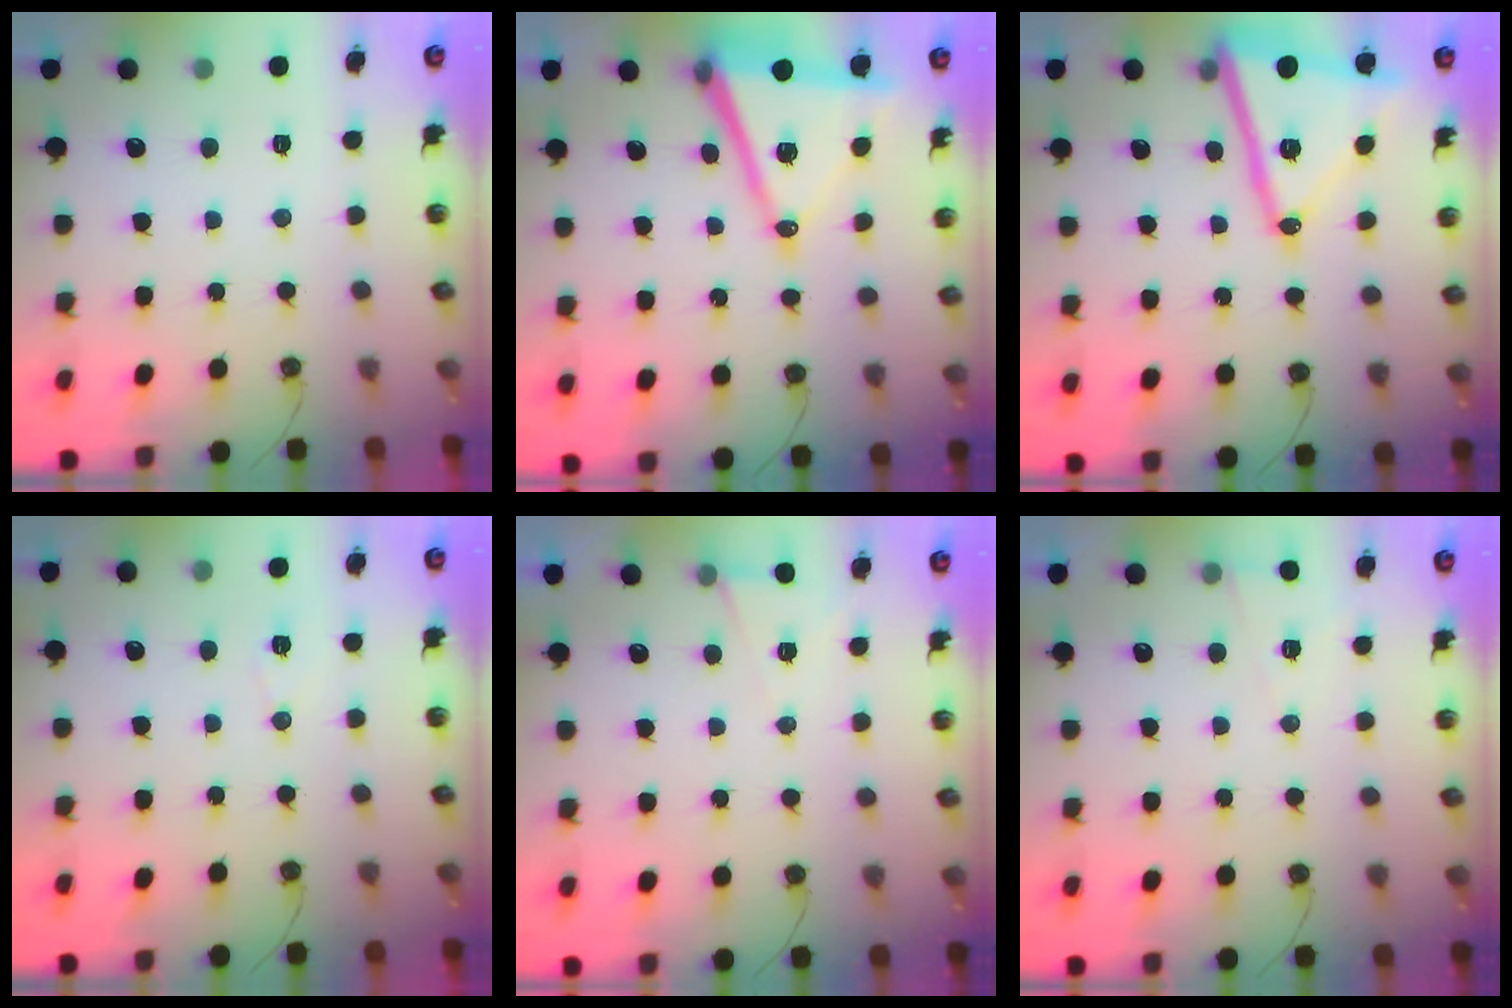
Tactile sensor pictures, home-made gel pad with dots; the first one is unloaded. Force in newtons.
{"total": 14.6, "press": 14.1, "slide": 3.8}
{"total": 17.6, "press": 17.5, "slide": 1.7}
{"total": 4.1, "press": 3.2, "slide": 2.6}
{"total": 5.5, "press": 3.0, "slide": 4.6}
{"total": 4.9, "press": 3.8, "slide": 3.2}